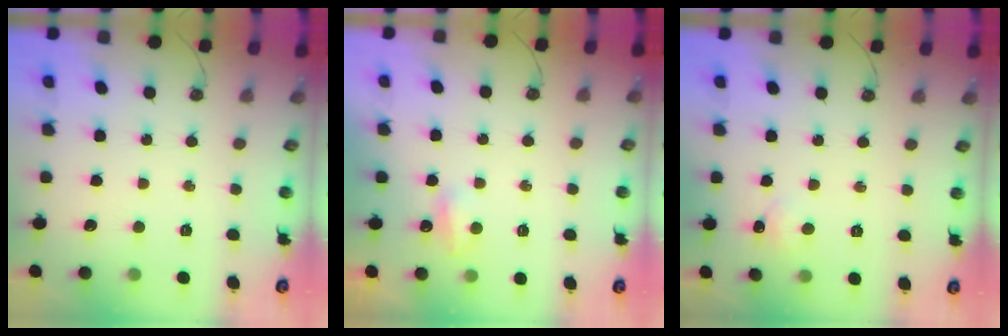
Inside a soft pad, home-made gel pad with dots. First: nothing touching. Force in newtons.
{"total": 4.0, "press": 4.0, "slide": 0.7}
{"total": 5.0, "press": 5.0, "slide": 0.7}